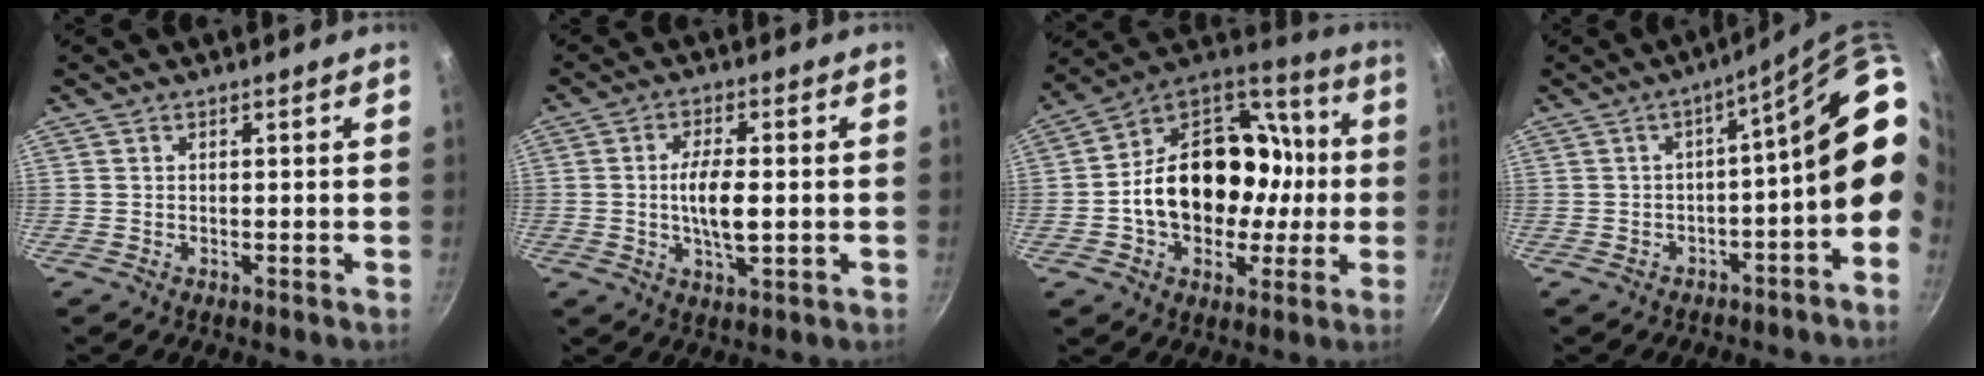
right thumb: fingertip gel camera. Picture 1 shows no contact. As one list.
[{"total": 7.6, "force": [-0.4, 2.9, 7.0], "torque": [-0.129, 0.005, -0.009]}, {"total": 24.1, "force": [-1.4, 18.2, 15.7], "torque": [-0.233, 0.057, -0.024]}, {"total": 14.1, "force": [0.0, 6.1, 12.7], "torque": [-0.112, 0.048, 0.007]}]